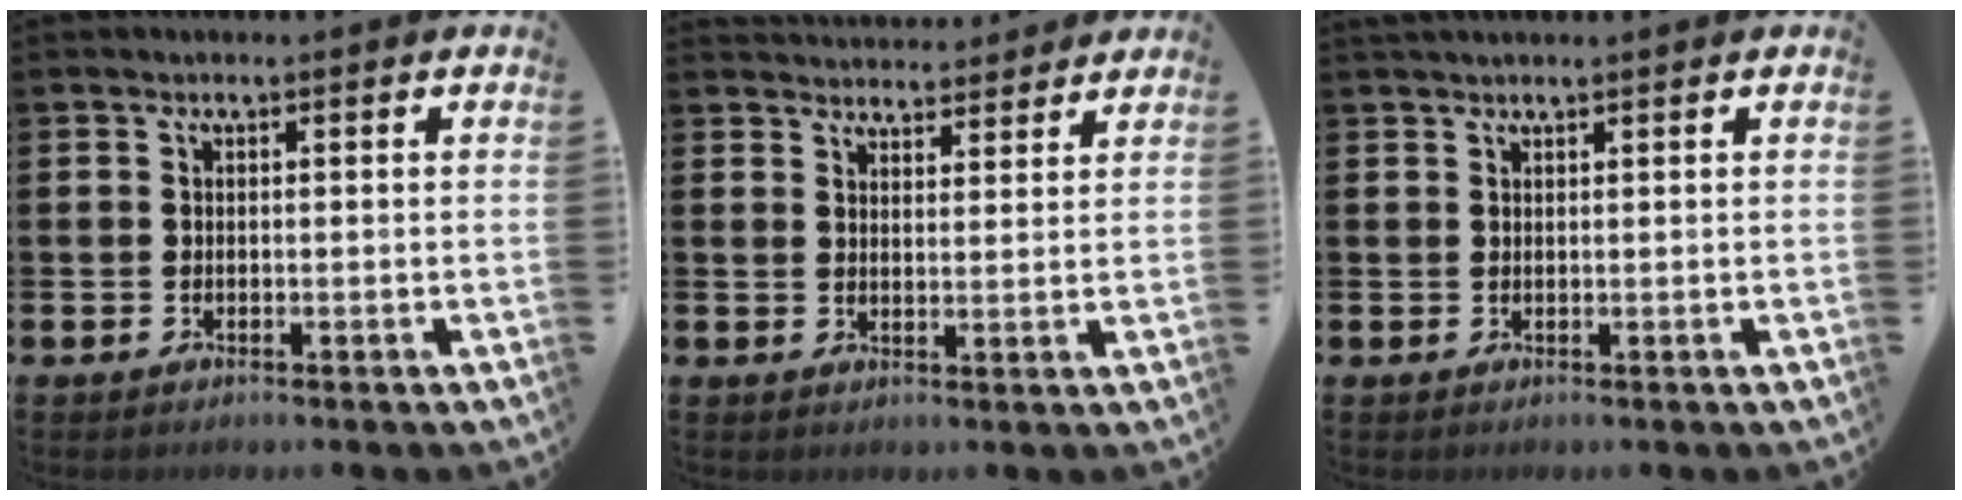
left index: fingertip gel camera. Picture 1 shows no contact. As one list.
[{"total": 3.9, "force": [3.8, 0.7, -0.4], "torque": [-0.003, -0.021, 0.070]}, {"total": 0.9, "force": [0.9, -0.1, 0.2], "torque": [-0.004, 0.001, 0.016]}]